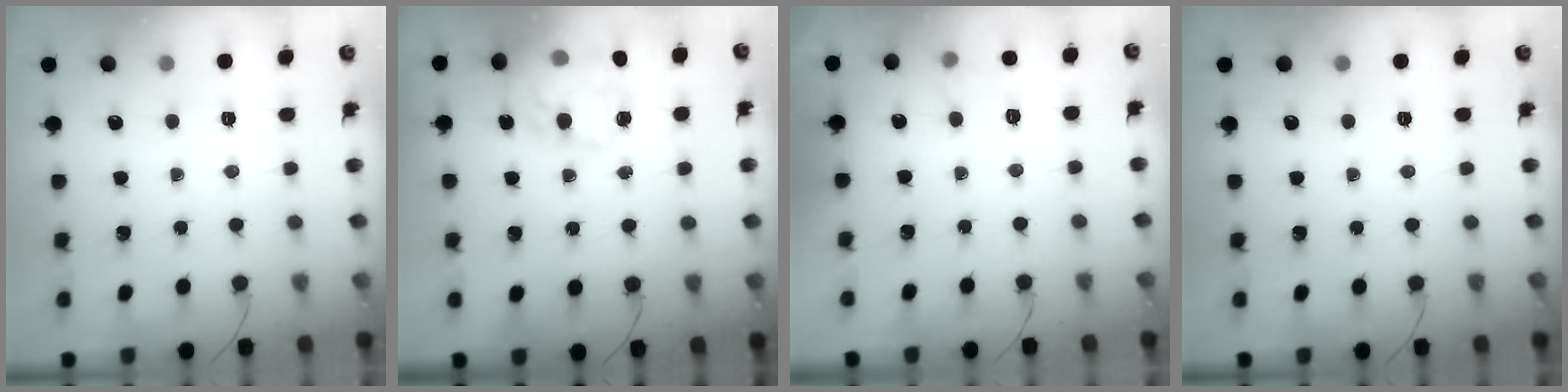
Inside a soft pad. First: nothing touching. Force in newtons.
{"total": 20.2, "press": 19.8, "slide": 4.0}
{"total": 7.4, "press": 7.2, "slide": 1.5}
{"total": 0.0}